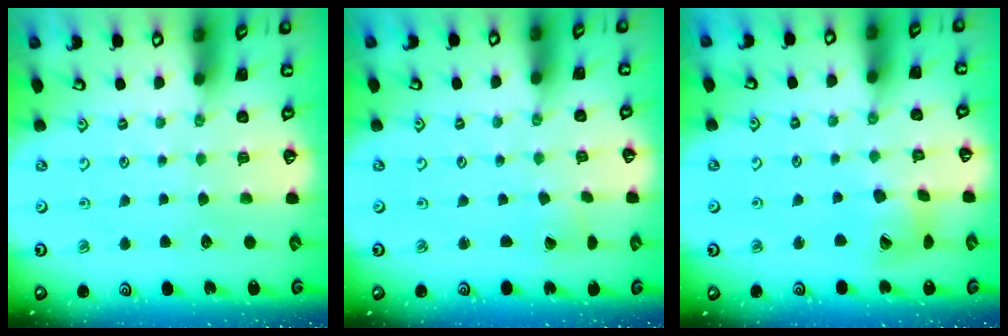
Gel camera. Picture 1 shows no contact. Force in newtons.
{"total": 1.3, "press": 1.3, "slide": 0.1}
{"total": 12.0, "press": 11.9, "slide": 1.3}